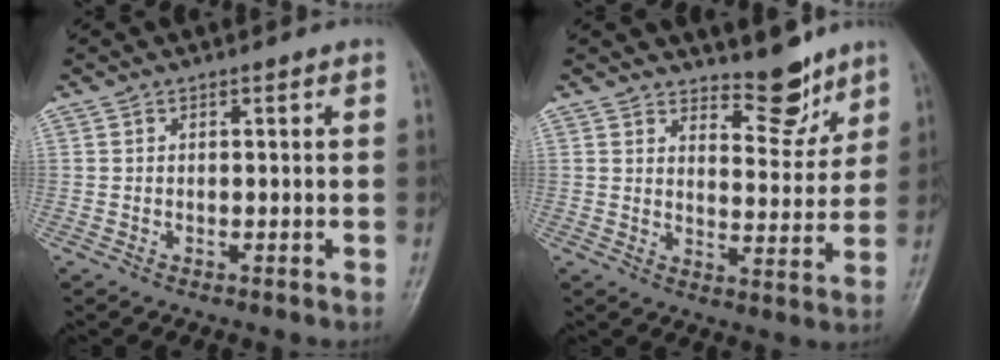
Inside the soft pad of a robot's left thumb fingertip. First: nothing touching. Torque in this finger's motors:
{"motor_torque": [-0.22, 0.33, -0.42, -0.29, 0.01]}